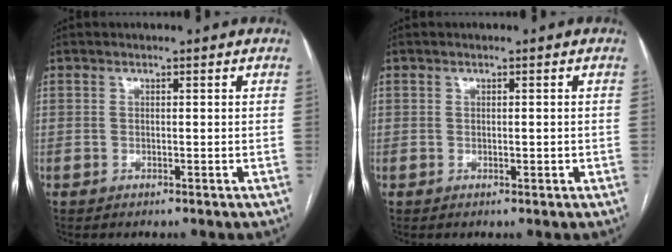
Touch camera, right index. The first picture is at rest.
{"total": 0.7, "force": [-0.1, 0.3, 0.6], "torque": [-0.010, 0.000, 0.001]}